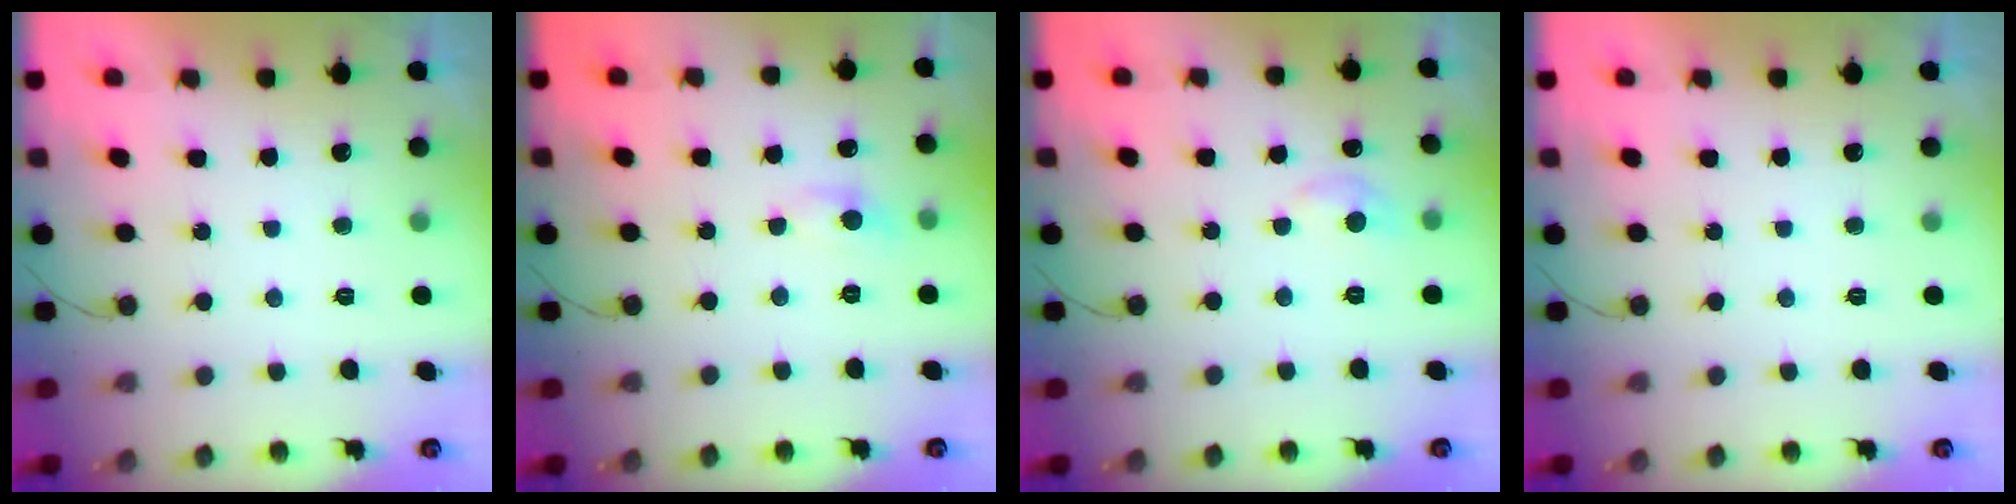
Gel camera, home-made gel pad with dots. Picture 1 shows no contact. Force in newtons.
{"total": 4.5, "press": 4.4, "slide": 0.6}
{"total": 6.2, "press": 6.1, "slide": 0.9}
{"total": 0.0}